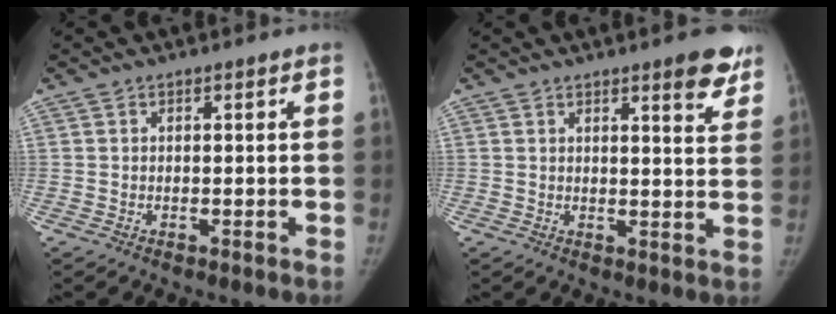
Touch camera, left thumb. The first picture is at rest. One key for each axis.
{"total": 6.5, "fx": 4.4, "fy": 1.5, "fz": 4.6, "tx": -0.038, "ty": -0.024, "tz": 0.053}